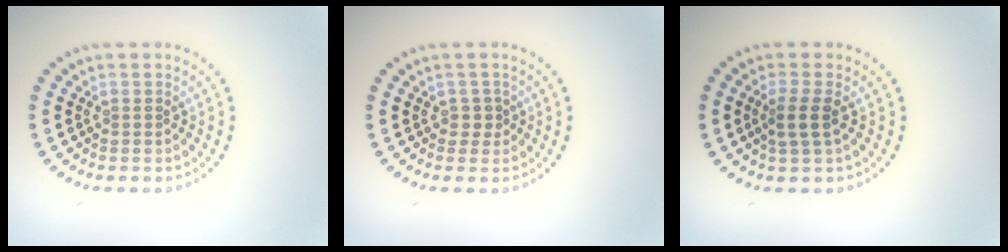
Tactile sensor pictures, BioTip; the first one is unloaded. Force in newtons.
{"total": 1.2, "press": 0.9, "slide": 0.7}
{"total": 2.2, "press": 1.8, "slide": 1.2}